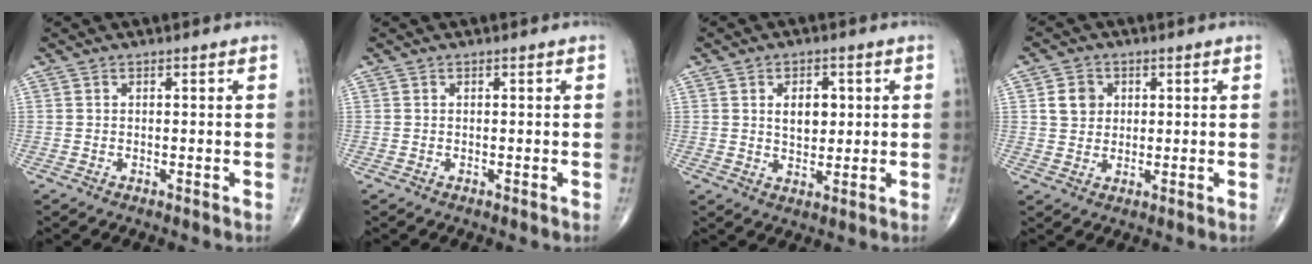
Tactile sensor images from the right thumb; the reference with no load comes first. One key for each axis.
{"total": 0.0}
{"total": 5.6, "fx": 1.2, "fy": 3.7, "fz": 4.1, "tx": -0.039, "ty": -0.006, "tz": 0.021}
{"total": 4.8, "fx": 1.3, "fy": 4.1, "fz": 2.1, "tx": -0.015, "ty": -0.003, "tz": 0.021}